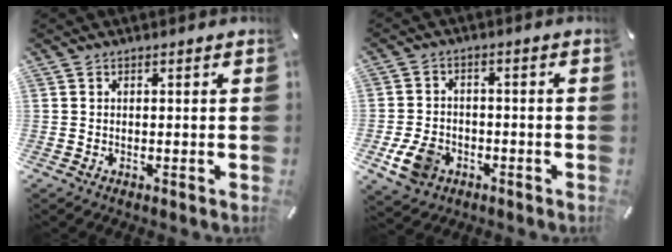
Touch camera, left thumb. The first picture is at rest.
{"total": 8.4, "force": [-3.4, 6.4, 4.4], "torque": [-0.090, 0.014, -0.061]}